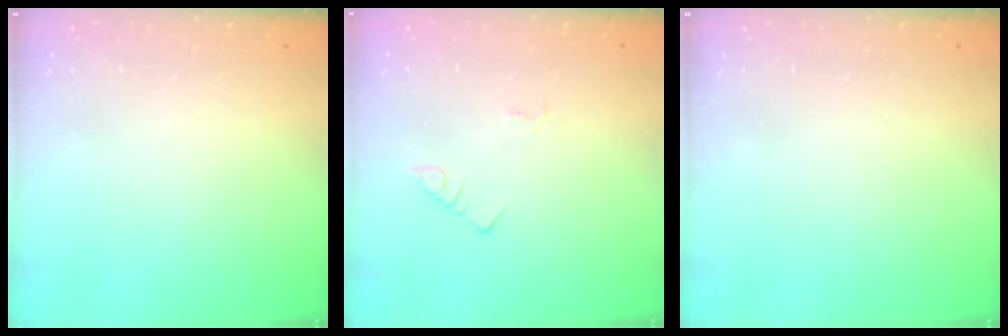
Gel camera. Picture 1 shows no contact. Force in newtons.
{"total": 1.4, "press": 1.4, "slide": 0.3}
{"total": 1.5, "press": 1.5, "slide": 0.1}